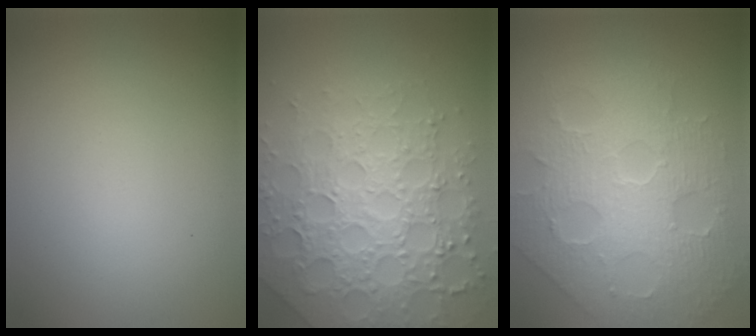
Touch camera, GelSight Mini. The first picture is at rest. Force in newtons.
{"total": 7.2, "press": 7.0, "slide": 1.7}
{"total": 8.8, "press": 6.1, "slide": 6.3}